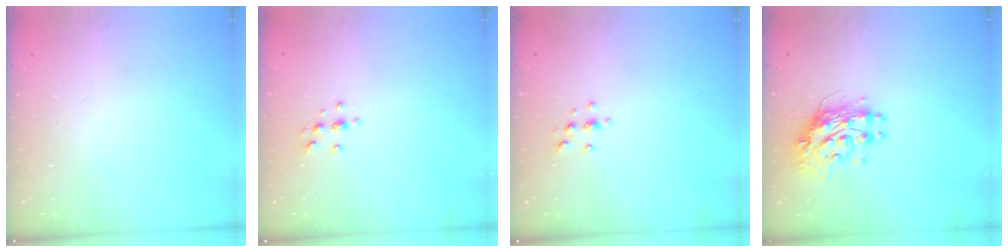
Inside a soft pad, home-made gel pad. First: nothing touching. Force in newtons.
{"total": 3.9, "press": 3.8, "slide": 0.5}
{"total": 2.9, "press": 2.9, "slide": 0.4}
{"total": 10.3, "press": 10.2, "slide": 1.0}